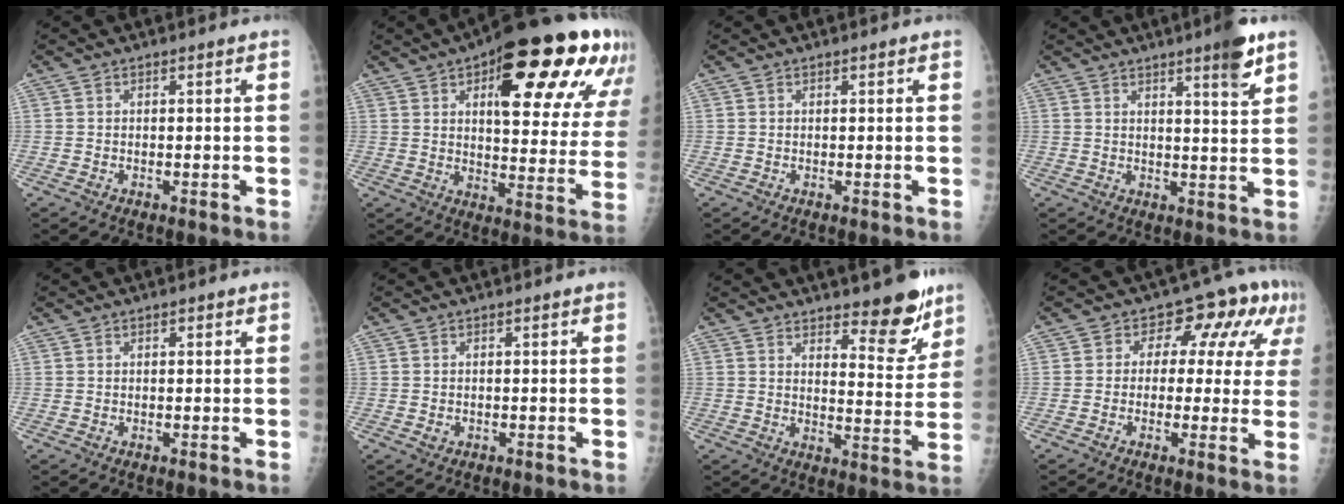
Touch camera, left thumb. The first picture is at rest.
{"total": 27.9, "force": [13.7, 10.1, 22.1], "torque": [-0.262, -0.016, 0.190]}
{"total": 0.0}
{"total": 6.6, "force": [4.2, 0.5, 5.2], "torque": [-0.068, -0.025, 0.057]}
{"total": 0.9, "force": [0.5, 0.6, 0.6], "torque": [0.000, 0.000, 0.005]}
{"total": 0.9, "force": [-0.2, 0.8, 0.3], "torque": [0.001, 0.001, -0.001]}
{"total": 10.3, "force": [7.5, 3.2, 6.2], "torque": [-0.053, -0.058, 0.112]}
{"total": 11.6, "force": [3.4, 7.4, 8.2], "torque": [-0.050, 0.024, 0.034]}